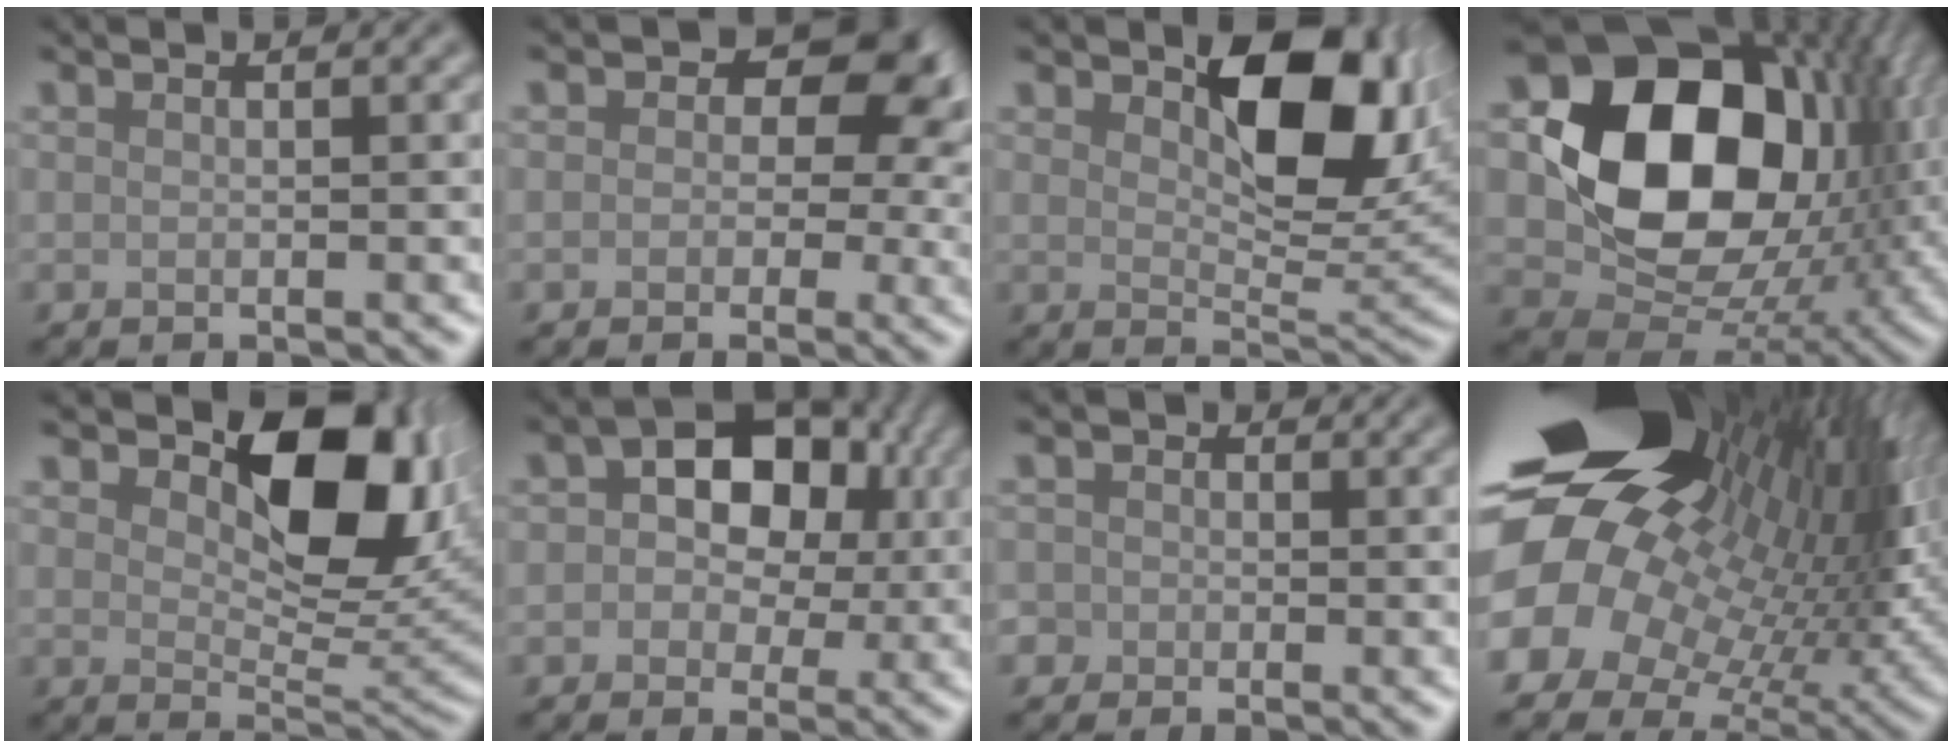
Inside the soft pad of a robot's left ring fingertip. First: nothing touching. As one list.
[{"total": 7.8, "force": [1.5, 5.7, 5.2], "torque": [-0.024, 0.011, 0.004]}, {"total": 8.7, "force": [3.3, 4.4, 6.8], "torque": [-0.100, -0.007, 0.053]}, {"total": 15.9, "force": [2.0, 11.9, 10.3], "torque": [-0.162, -0.007, 0.035]}, {"total": 9.9, "force": [3.6, 5.3, 7.6], "torque": [-0.110, -0.009, 0.058]}, {"total": 8.8, "force": [1.8, 6.5, 5.6], "torque": [-0.054, 0.027, 0.006]}, {"total": 3.8, "force": [0.2, 3.7, 0.9], "torque": [0.008, 0.024, -0.030]}, {"total": 20.7, "force": [4.0, 13.5, 15.3], "torque": [-0.283, -0.017, 0.079]}]